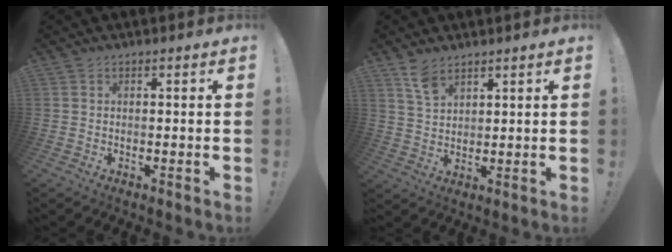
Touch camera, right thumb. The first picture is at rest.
{"total": 6.2, "force": [4.4, 2.8, 3.4], "torque": [-0.053, -0.026, 0.081]}